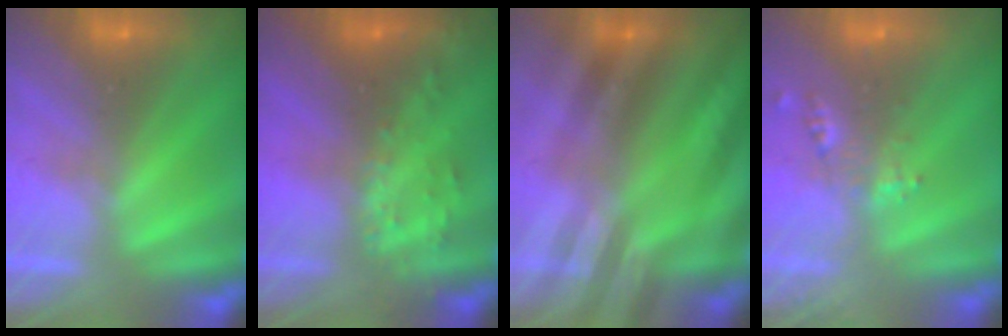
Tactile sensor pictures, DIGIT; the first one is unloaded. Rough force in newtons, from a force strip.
{"total": 2.7}
{"total": 2.8}
{"total": 2.4}